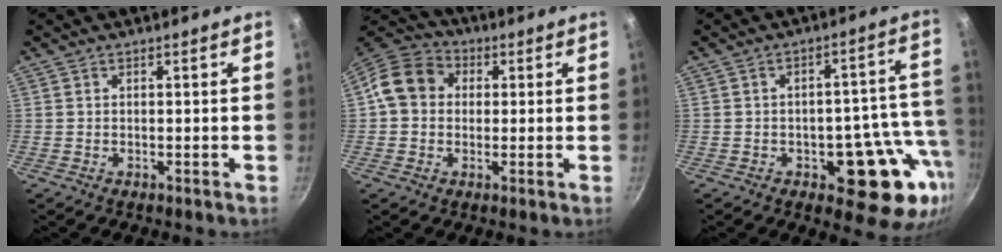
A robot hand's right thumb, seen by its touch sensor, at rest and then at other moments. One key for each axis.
{"total": 9.9, "fx": 1.1, "fy": 8.4, "fz": 5.1, "tx": -0.067, "ty": 0.026, "tz": -0.002}
{"total": 15.4, "fx": -5.1, "fy": 7.9, "fz": 12.3, "tx": -0.084, "ty": 0.030, "tz": -0.062}